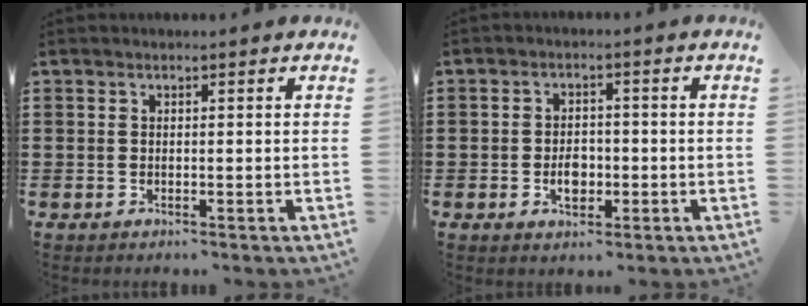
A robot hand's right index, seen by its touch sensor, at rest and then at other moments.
{"total": 3.6, "force": [-1.0, 2.3, 2.7], "torque": [-0.043, -0.002, -0.019]}